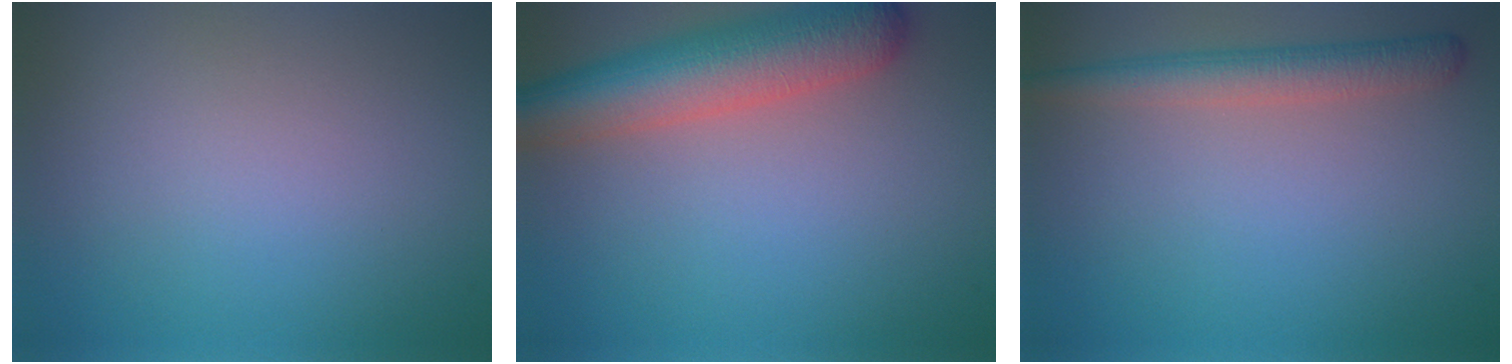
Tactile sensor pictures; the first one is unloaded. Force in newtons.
{"total": 7.0, "press": 7.0, "slide": 0.4}
{"total": 3.3, "press": 3.3, "slide": 0.1}